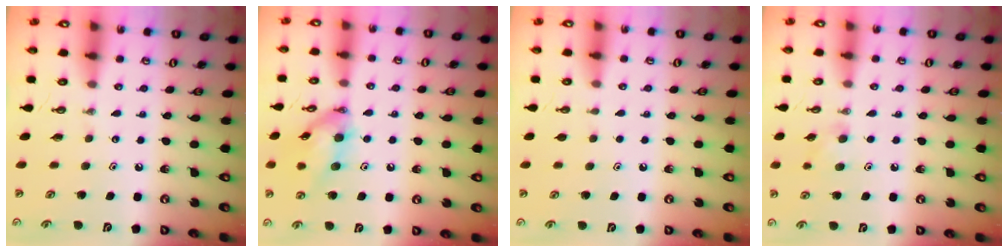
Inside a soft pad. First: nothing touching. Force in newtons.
{"total": 13.9, "press": 13.9, "slide": 0.8}
{"total": 1.2, "press": 0.5, "slide": 1.0}
{"total": 8.3, "press": 7.7, "slide": 3.1}